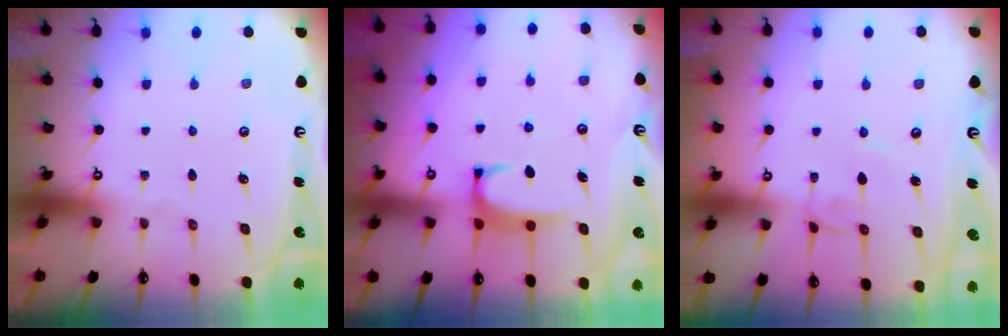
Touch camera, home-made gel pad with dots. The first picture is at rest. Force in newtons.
{"total": 2.0, "press": 1.9, "slide": 0.5}
{"total": 2.0, "press": 2.0, "slide": 0.2}